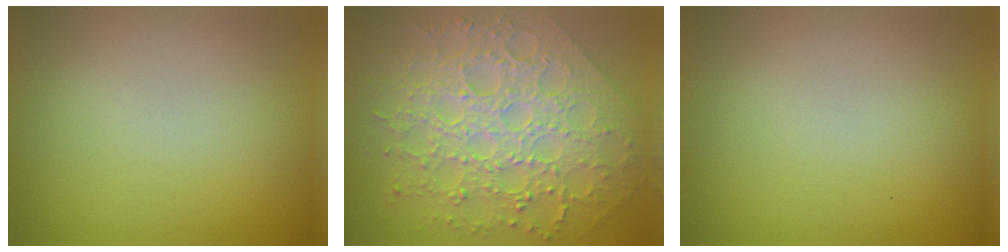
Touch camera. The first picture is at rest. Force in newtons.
{"total": 8.3, "press": 6.1, "slide": 5.6}
{"total": 0.0}